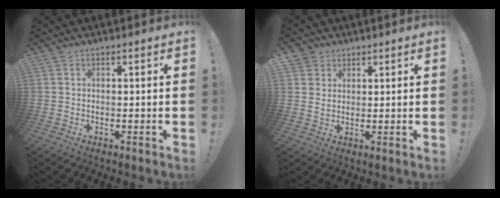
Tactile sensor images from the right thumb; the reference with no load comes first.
{"total": 4.2, "force": [2.4, 3.4, 0.4], "torque": [0.002, -0.013, 0.044]}